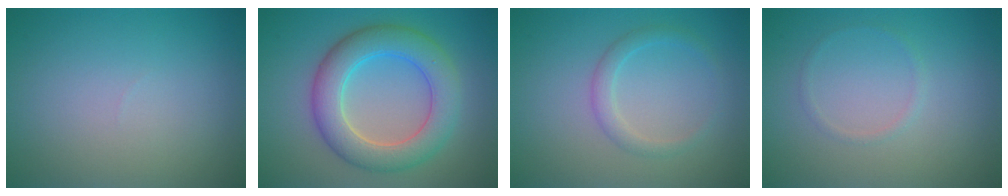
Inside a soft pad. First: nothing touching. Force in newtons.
{"total": 6.5, "press": 6.5, "slide": 0.3}
{"total": 1.8, "press": 1.7, "slide": 0.1}
{"total": 0.7, "press": 0.7, "slide": 0.1}